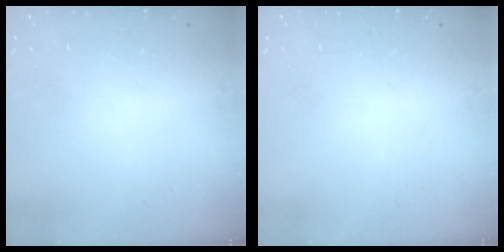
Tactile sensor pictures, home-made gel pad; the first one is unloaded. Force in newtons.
{"total": 0.0}